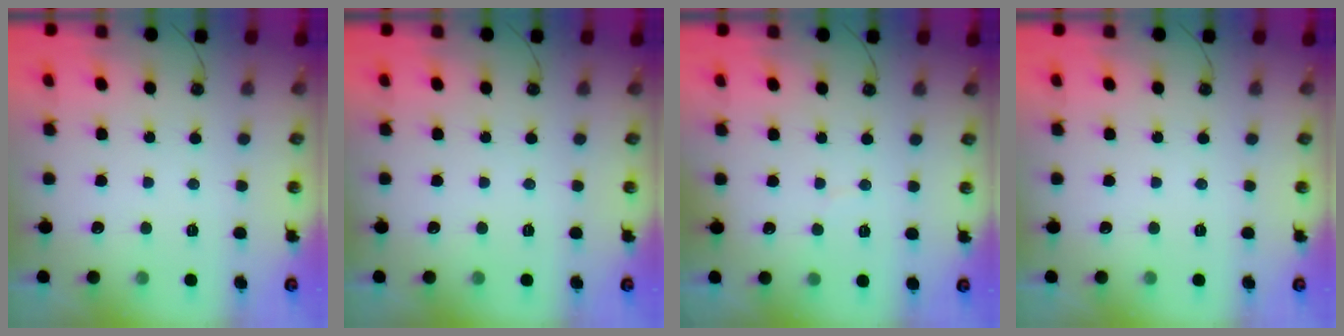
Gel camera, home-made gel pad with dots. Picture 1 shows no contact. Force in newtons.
{"total": 0.0}
{"total": 2.9, "press": 2.9, "slide": 0.2}
{"total": 0.0}